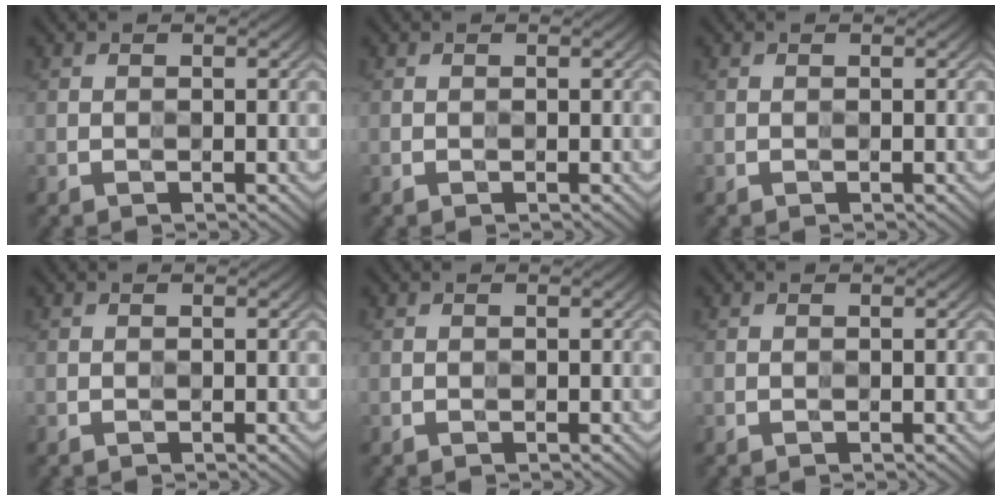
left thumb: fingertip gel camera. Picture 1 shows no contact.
{"total": 0.0}
{"total": 0.0}
{"total": 0.0}
{"total": 0.0}
{"total": 0.0}